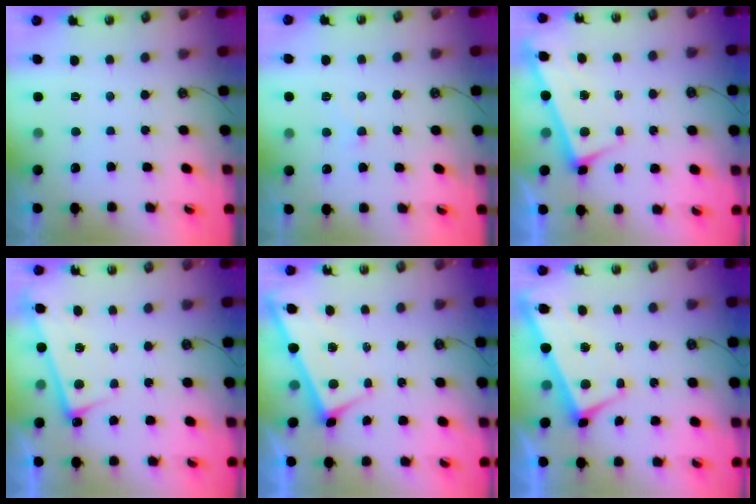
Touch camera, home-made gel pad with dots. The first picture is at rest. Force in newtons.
{"total": 2.6, "press": 2.5, "slide": 0.6}
{"total": 3.0, "press": 3.0, "slide": 0.2}
{"total": 2.9, "press": 2.8, "slide": 0.3}
{"total": 3.0, "press": 3.0, "slide": 0.0}
{"total": 3.0, "press": 2.9, "slide": 0.9}